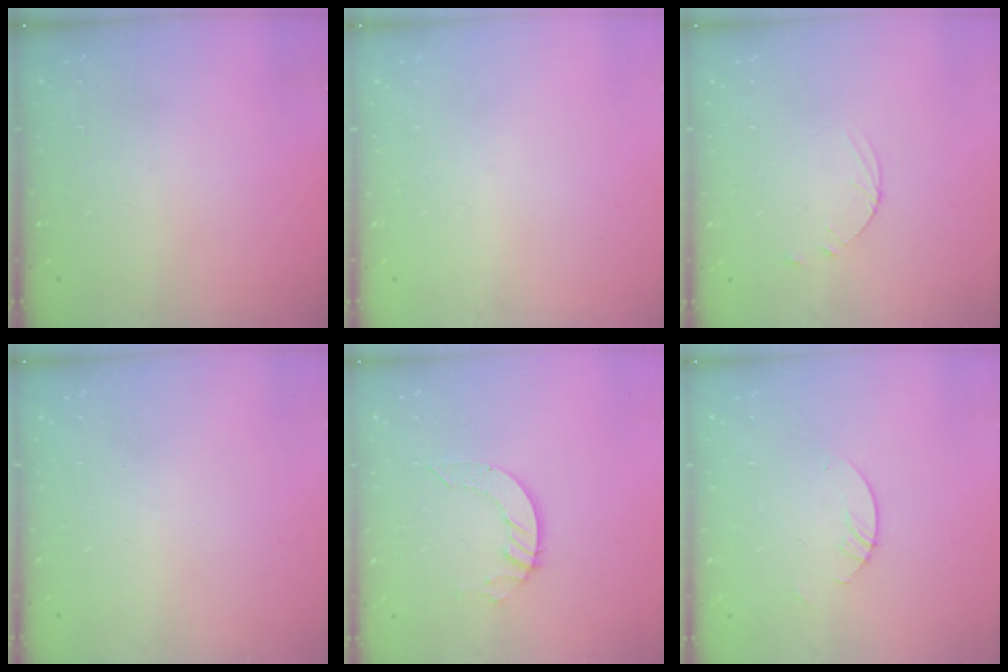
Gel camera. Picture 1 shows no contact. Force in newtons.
{"total": 0.0}
{"total": 4.5, "press": 4.4, "slide": 0.4}
{"total": 0.0}
{"total": 5.2, "press": 5.2, "slide": 0.3}
{"total": 3.0, "press": 2.9, "slide": 0.3}